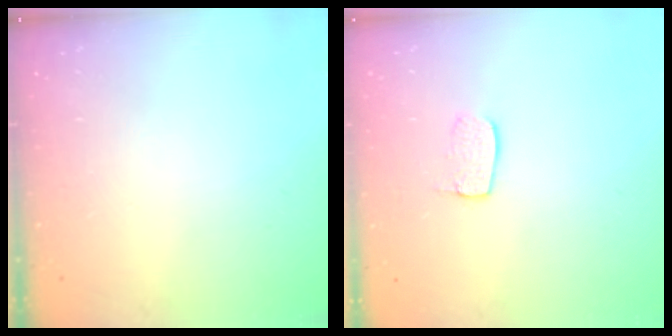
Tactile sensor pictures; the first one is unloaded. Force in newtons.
{"total": 6.8, "press": 6.8, "slide": 0.4}